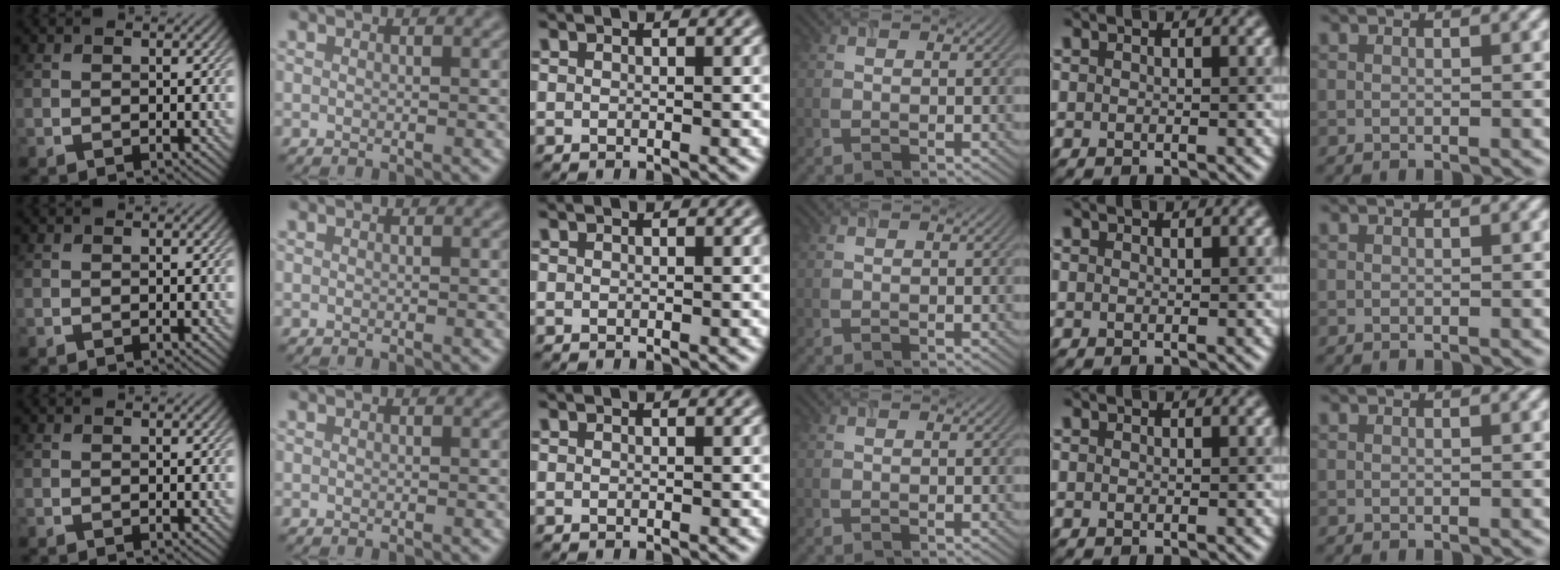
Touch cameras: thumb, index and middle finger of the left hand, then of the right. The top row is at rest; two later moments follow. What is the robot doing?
{"motion": "insert", "object": "airpods case & airpods"}